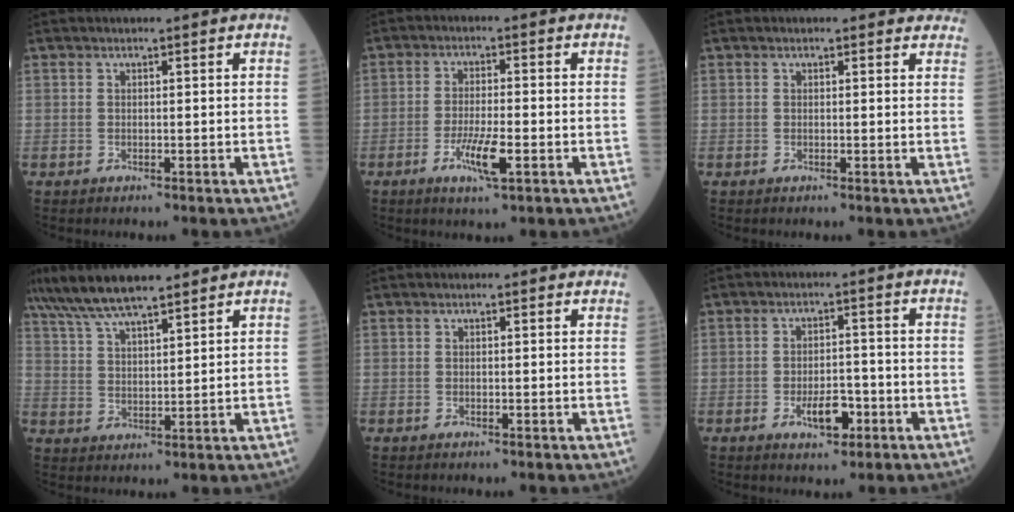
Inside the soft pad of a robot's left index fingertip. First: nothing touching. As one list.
[{"total": 5.4, "force": [-2.3, 0.6, 4.9], "torque": [-0.096, -0.007, -0.042]}, {"total": 3.7, "force": [3.4, 1.5, 0.5], "torque": [0.015, -0.002, 0.014]}, {"total": 11.6, "force": [9.5, 2.0, 6.3], "torque": [-0.126, 0.028, 0.176]}, {"total": 0.6, "force": [0.3, 0.5, 0.2], "torque": [-0.001, -0.001, -0.004]}, {"total": 5.0, "force": [-2.3, 2.2, 3.9], "torque": [-0.064, 0.002, -0.034]}]